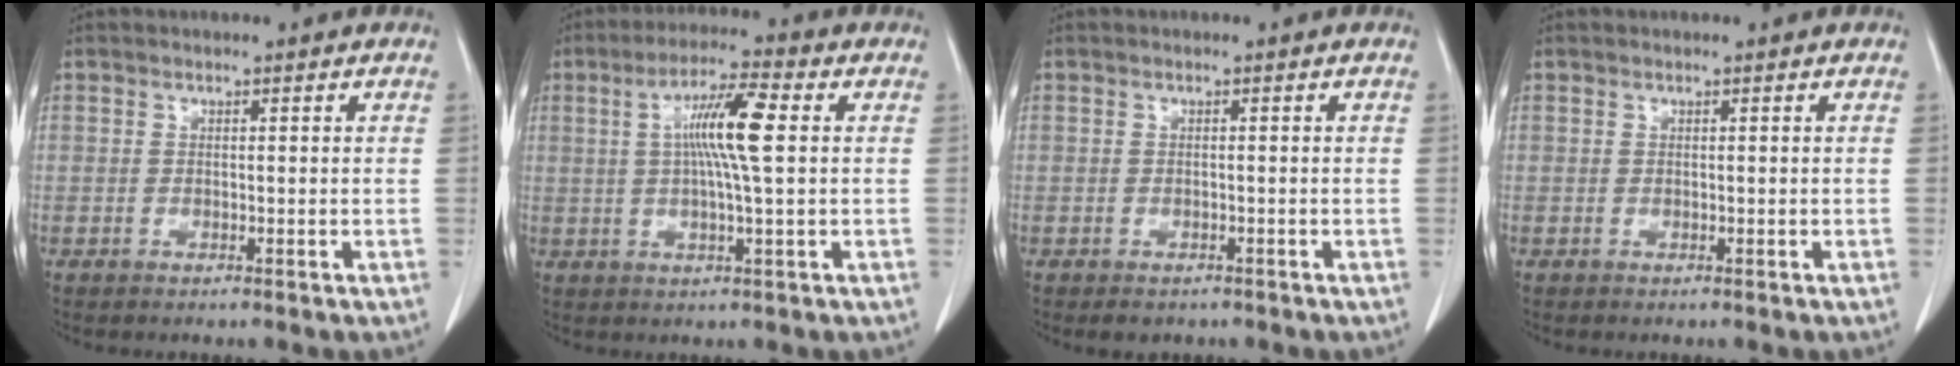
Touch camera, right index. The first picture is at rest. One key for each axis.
{"total": 8.9, "fx": 1.4, "fy": 0.3, "fz": 8.8, "tx": -0.163, "ty": 0.006, "tz": 0.020}
{"total": 2.1, "fx": -1.6, "fy": 1.2, "fz": 0.8, "tx": -0.010, "ty": -0.002, "tz": -0.017}
{"total": 0.0}